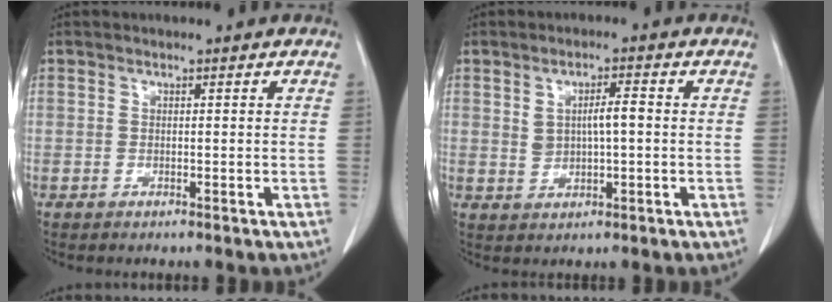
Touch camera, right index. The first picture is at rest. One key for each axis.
{"total": 4.0, "fx": 0.6, "fy": 1.3, "fz": 3.7, "tx": -0.067, "ty": 0.006, "tz": 0.015}